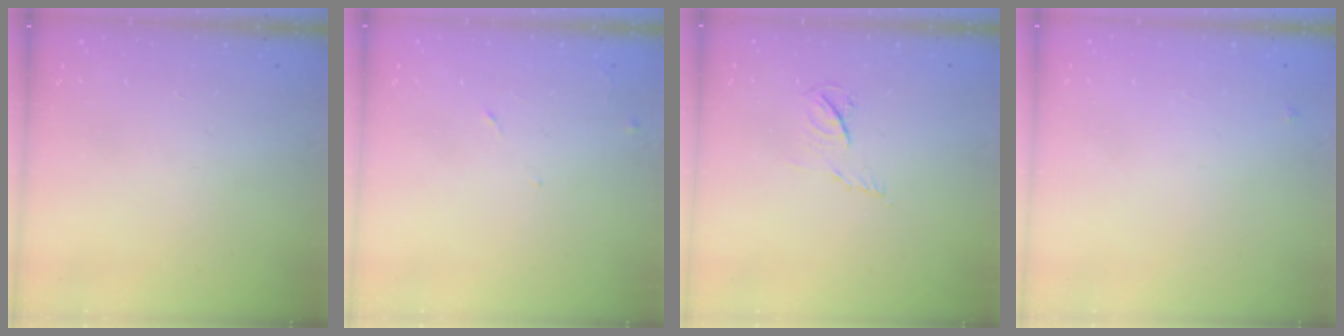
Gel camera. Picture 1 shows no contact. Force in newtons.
{"total": 5.5, "press": 5.5, "slide": 0.8}
{"total": 5.4, "press": 5.3, "slide": 0.7}
{"total": 3.4, "press": 3.3, "slide": 0.4}